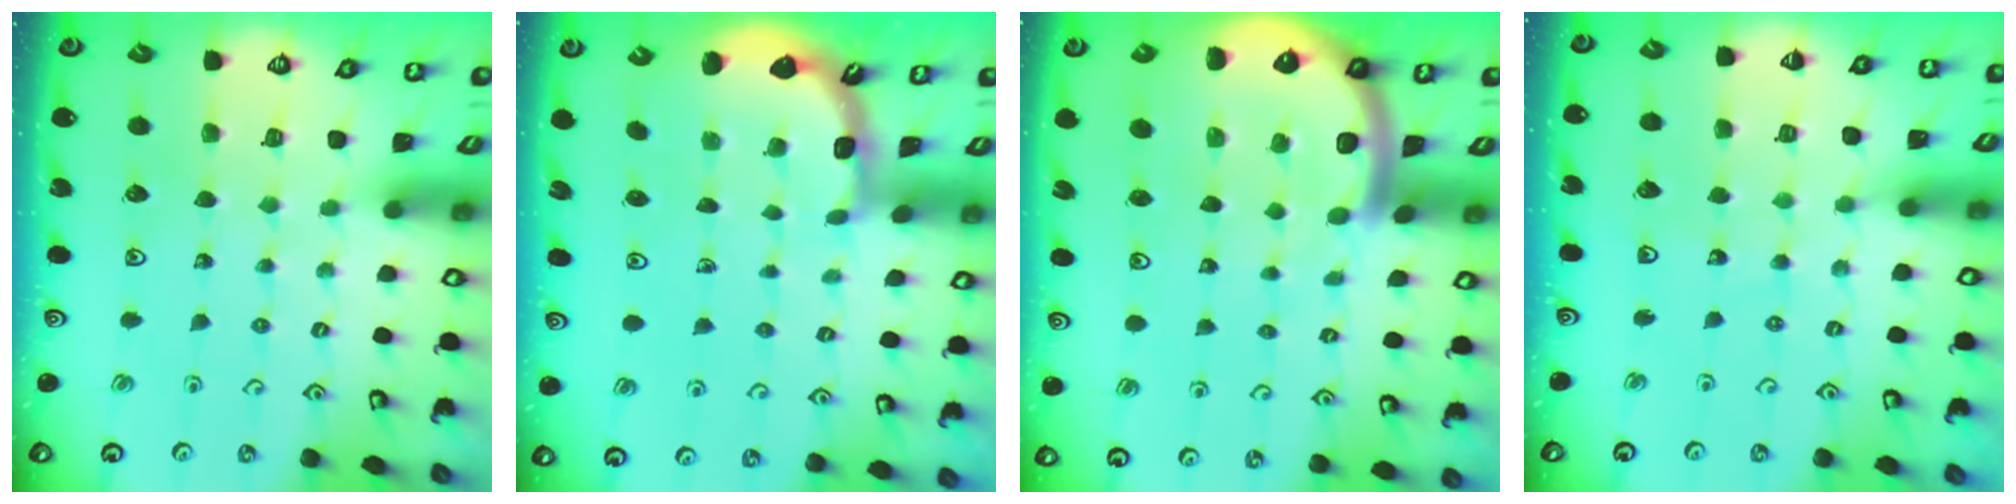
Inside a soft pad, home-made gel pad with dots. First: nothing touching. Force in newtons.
{"total": 2.0, "press": 2.0, "slide": 0.2}
{"total": 7.2, "press": 7.1, "slide": 1.0}
{"total": 6.7, "press": 6.3, "slide": 2.3}